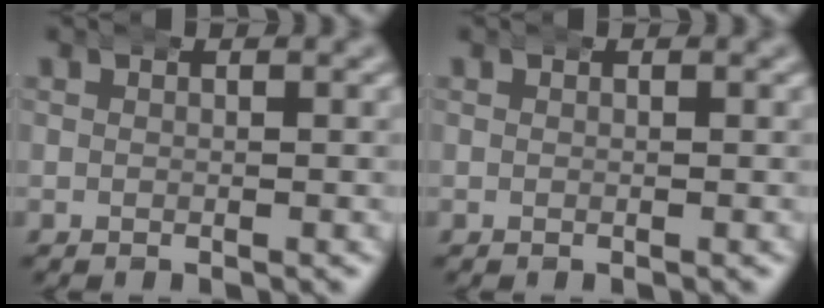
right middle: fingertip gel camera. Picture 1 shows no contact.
{"total": 0.0}